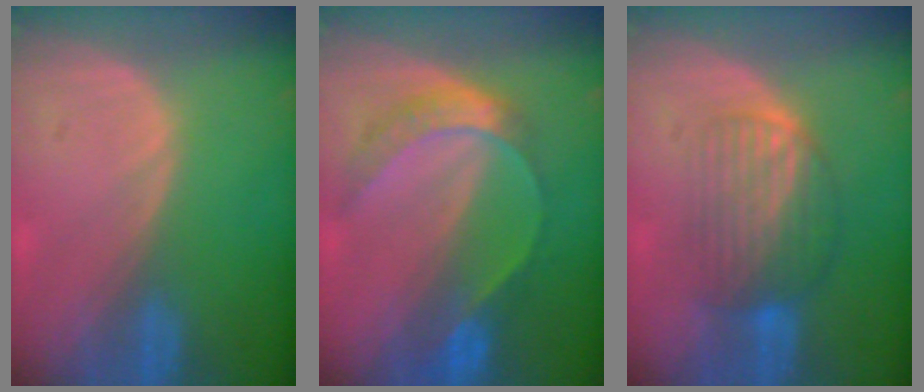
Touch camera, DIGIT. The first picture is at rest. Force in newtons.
{"total": 7.4, "press": 6.2, "slide": 4.0}
{"total": 6.7, "press": 6.4, "slide": 1.9}